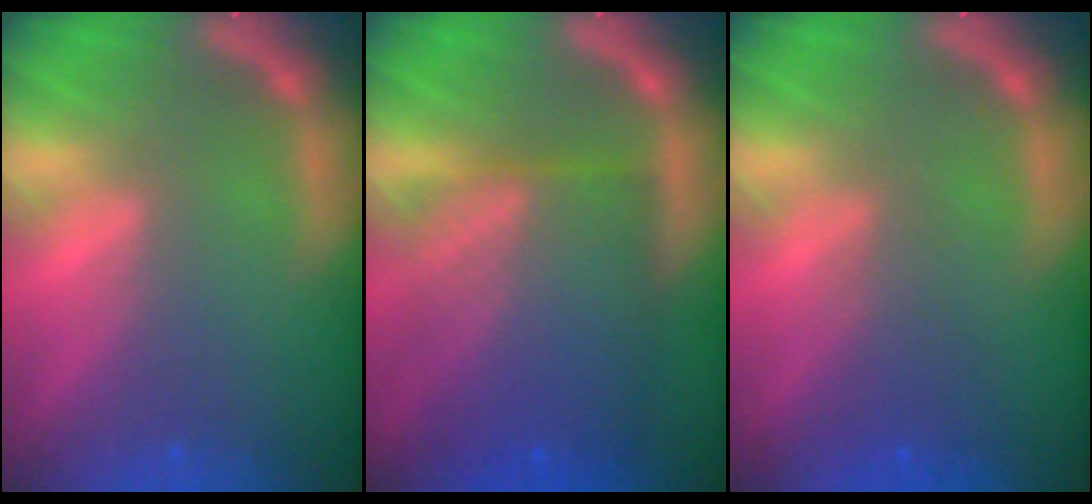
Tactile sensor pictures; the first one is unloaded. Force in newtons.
{"total": 10.1}
{"total": 2.5}